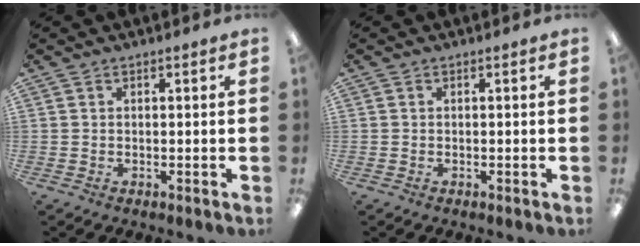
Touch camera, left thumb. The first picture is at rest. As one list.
[{"total": 0.0}]